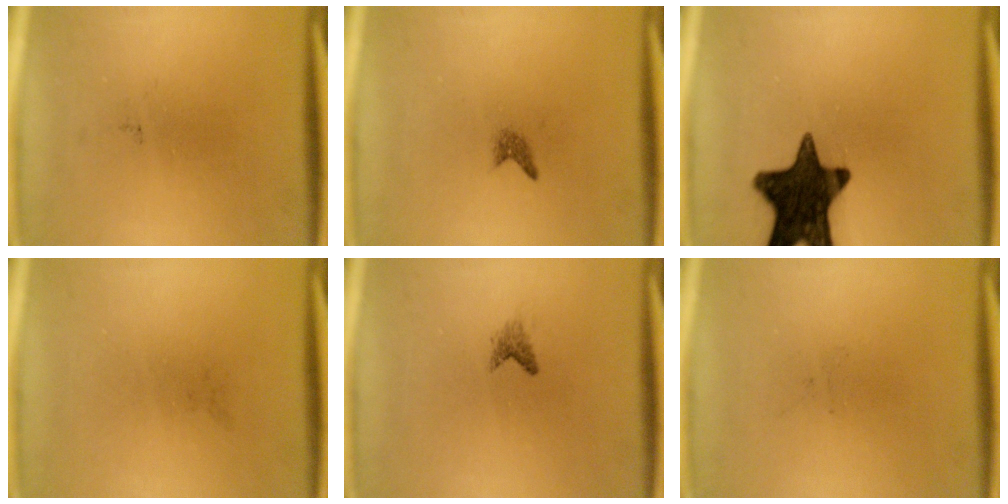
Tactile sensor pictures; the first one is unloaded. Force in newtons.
{"total": 0.9}
{"total": 16.3}
{"total": 0.0}
{"total": 1.0}
{"total": 0.0}